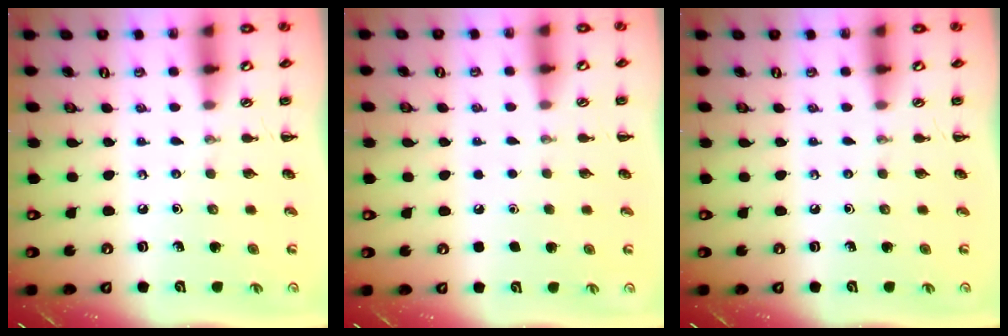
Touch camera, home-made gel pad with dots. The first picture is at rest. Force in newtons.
{"total": 1.6, "press": 1.6, "slide": 0.1}
{"total": 0.0}